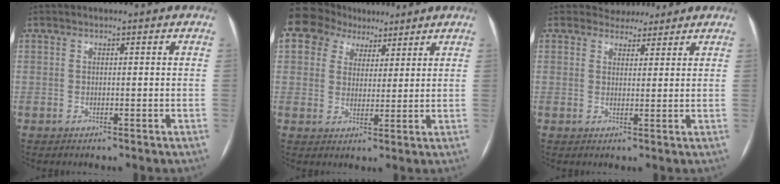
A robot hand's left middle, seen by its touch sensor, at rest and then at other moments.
{"total": 6.2, "force": [4.6, 4.1, 0.8], "torque": [-0.005, 0.025, 0.080]}
{"total": 3.5, "force": [3.1, 1.6, -0.1], "torque": [0.003, 0.005, 0.043]}